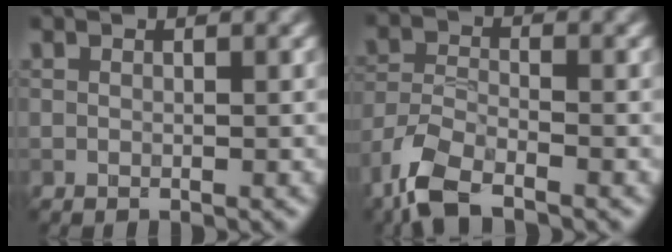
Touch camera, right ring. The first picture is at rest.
{"total": 5.7, "force": [-4.3, 2.0, 3.3], "torque": [-0.069, -0.007, -0.096]}